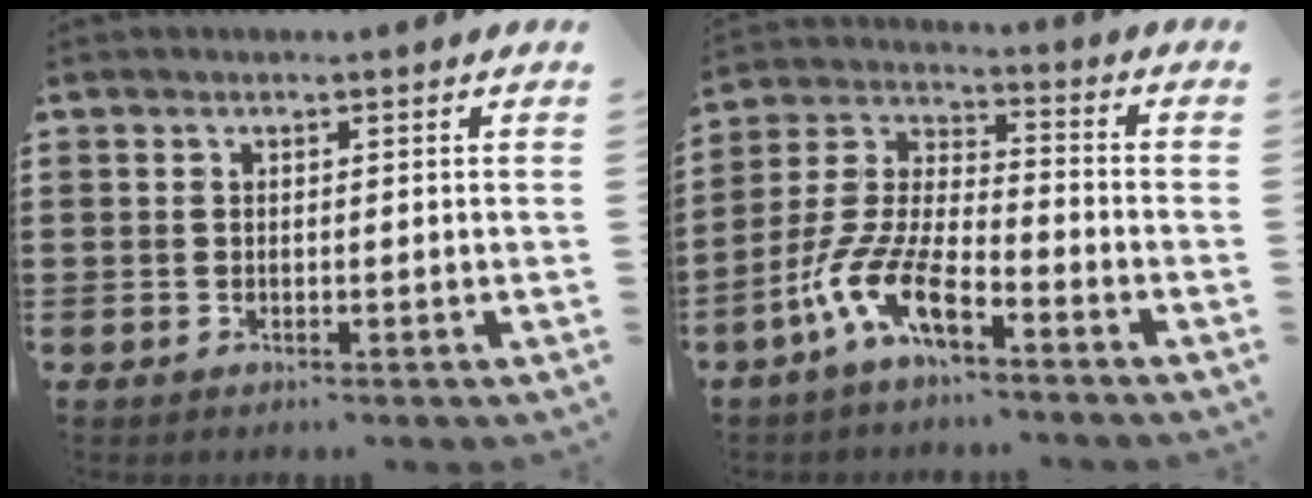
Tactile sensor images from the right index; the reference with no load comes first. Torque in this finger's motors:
{"motor_torque": [1.54, 0.60, 0.83, 0.21]}